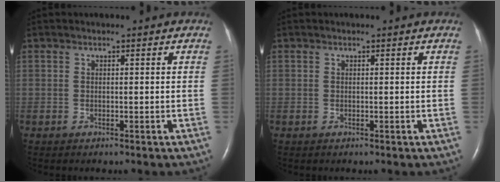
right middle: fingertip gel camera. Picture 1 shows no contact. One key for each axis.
{"total": 0.0}